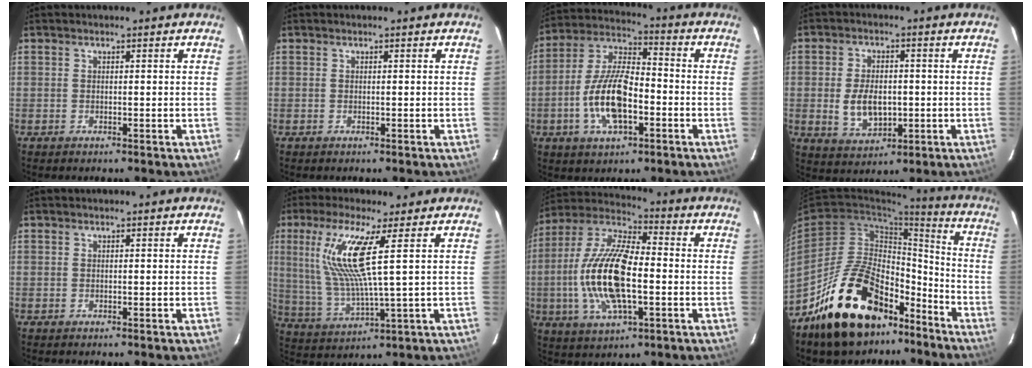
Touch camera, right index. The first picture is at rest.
{"total": 0.0}
{"total": 13.9, "force": [-4.2, 5.9, 11.9], "torque": [-0.248, 0.004, -0.078]}
{"total": 8.2, "force": [-1.0, 5.0, 6.4], "torque": [-0.130, -0.004, -0.008]}
{"total": 0.0}
{"total": 12.2, "force": [4.1, 0.5, 11.5], "torque": [-0.231, -0.009, 0.093]}
{"total": 18.6, "force": [-2.7, 7.4, 16.8], "torque": [-0.345, 0.001, -0.056]}
{"total": 23.5, "force": [-16.0, 11.8, 12.6], "torque": [-0.236, 0.031, -0.241]}